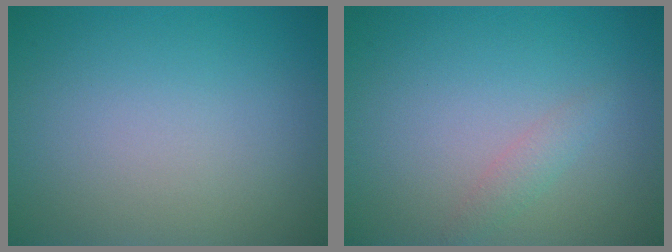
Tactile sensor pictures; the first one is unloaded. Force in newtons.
{"total": 1.2, "press": 1.2, "slide": 0.1}